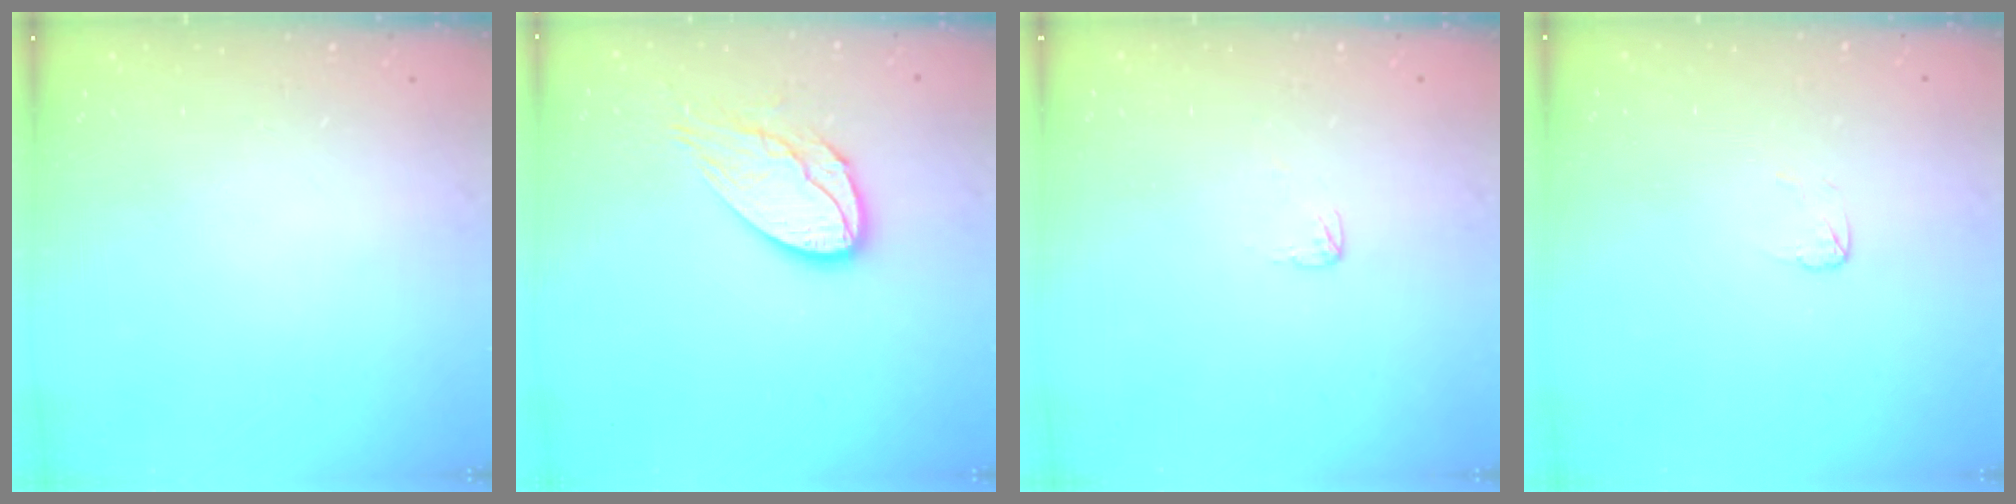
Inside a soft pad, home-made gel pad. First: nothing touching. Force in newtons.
{"total": 11.5, "press": 11.5, "slide": 0.6}
{"total": 2.1, "press": 2.1, "slide": 0.2}
{"total": 2.6, "press": 2.6, "slide": 0.2}